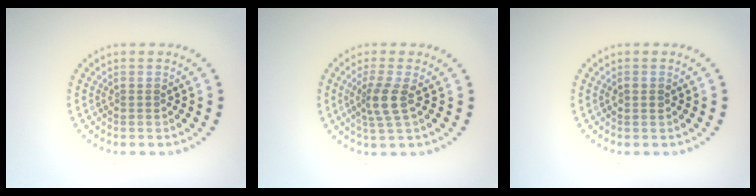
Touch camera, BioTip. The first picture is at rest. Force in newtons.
{"total": 2.6, "press": 2.1, "slide": 1.6}
{"total": 0.9, "press": 0.9, "slide": 0.1}